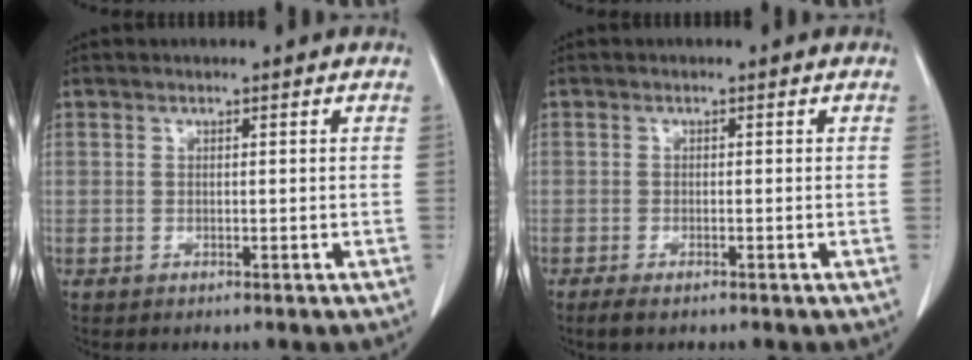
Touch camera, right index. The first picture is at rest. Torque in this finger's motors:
{"motor_torque": [0.05, -0.05, -0.02, 0.02]}